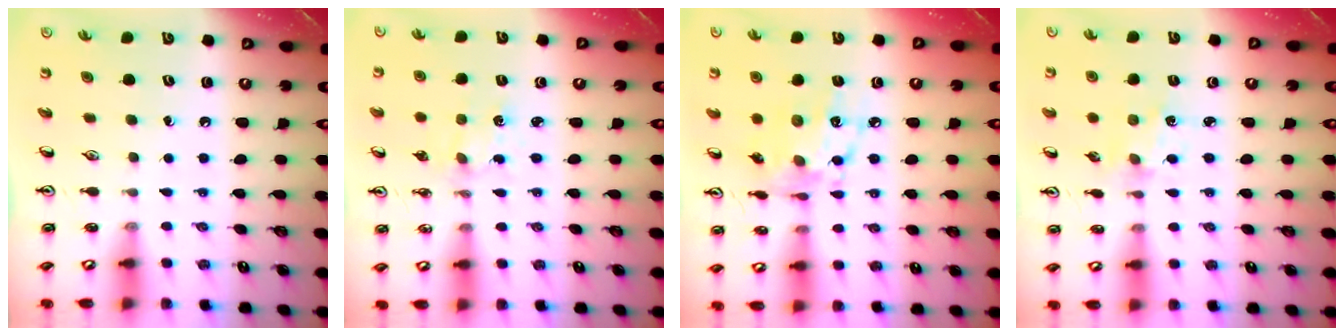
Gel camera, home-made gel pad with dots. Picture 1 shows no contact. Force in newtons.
{"total": 1.9, "press": 1.9, "slide": 0.3}
{"total": 11.7, "press": 11.7, "slide": 0.6}
{"total": 1.5, "press": 1.4, "slide": 0.1}